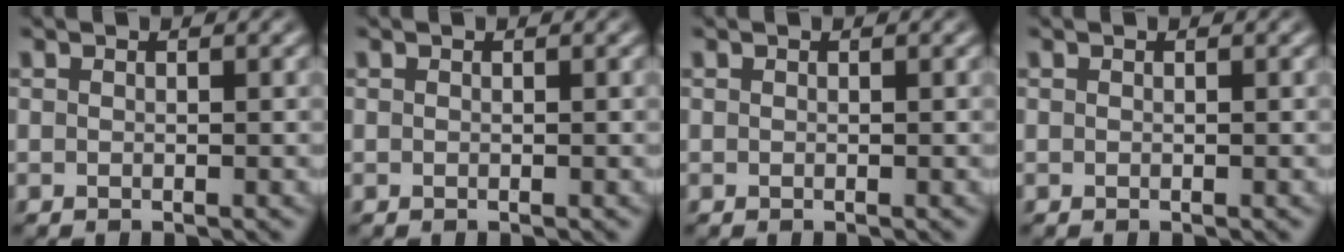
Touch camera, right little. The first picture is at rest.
{"total": 0.0}
{"total": 0.0}
{"total": 0.0}